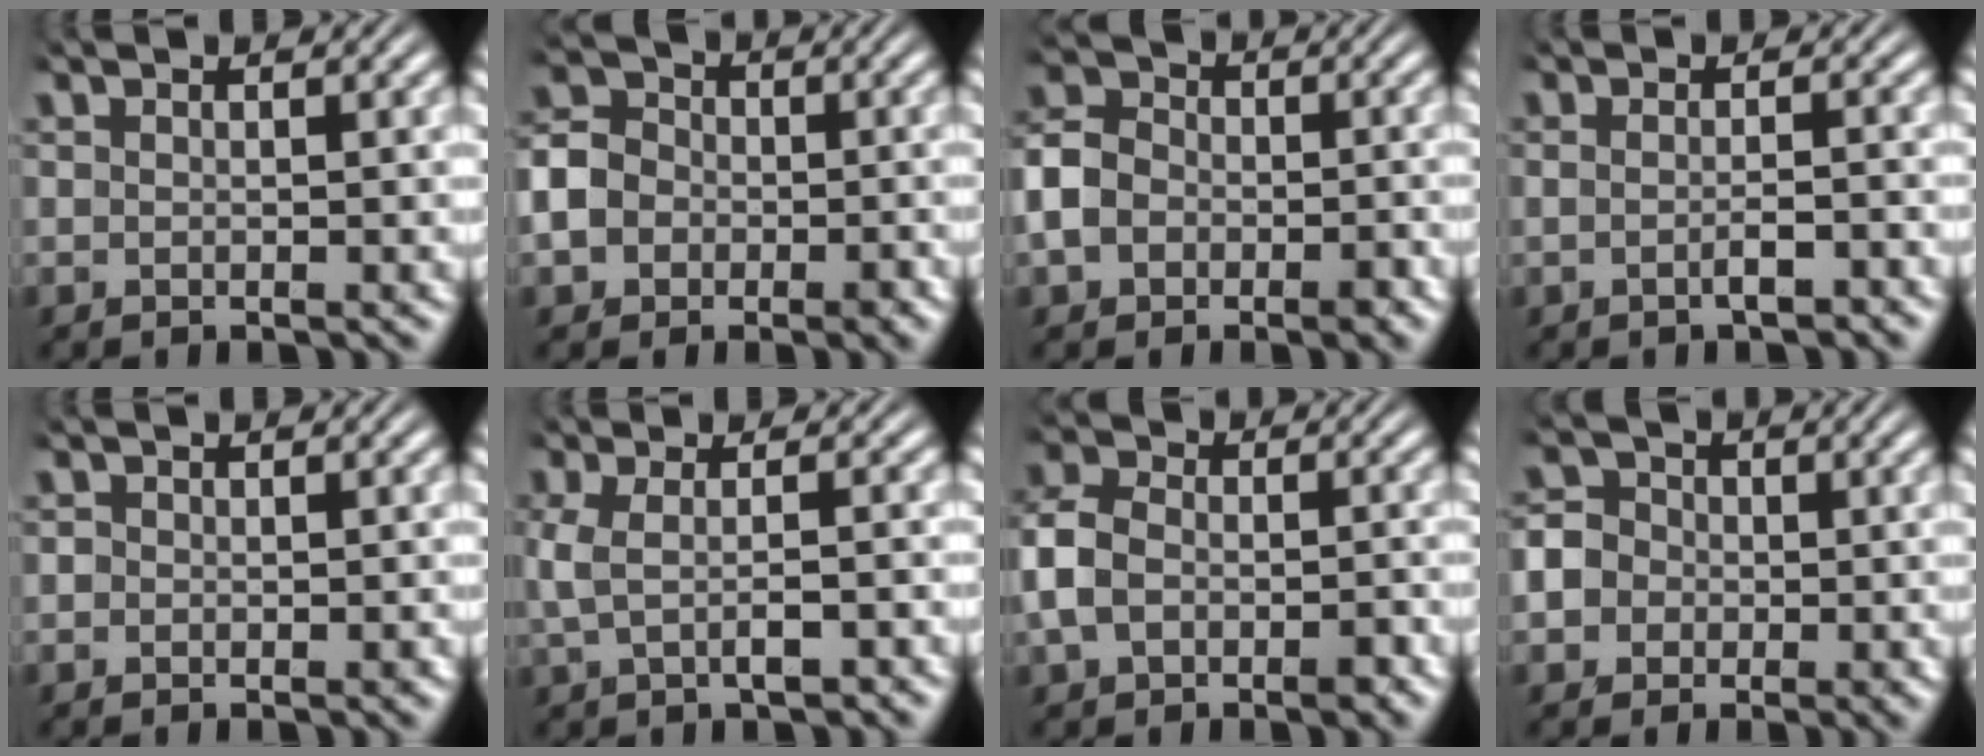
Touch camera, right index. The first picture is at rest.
{"total": 7.1, "force": [-0.9, 6.4, 2.9], "torque": [-0.069, -0.009, -0.024]}
{"total": 6.0, "force": [-1.1, 5.2, 2.7], "torque": [-0.067, -0.007, -0.026]}
{"total": 1.5, "force": [-1.0, 0.4, 1.0], "torque": [-0.013, 0.003, -0.021]}
{"total": 0.8, "force": [-0.4, 0.7, 0.1], "torque": [0.000, -0.002, -0.008]}
{"total": 3.1, "force": [-0.6, 1.6, 2.6], "torque": [-0.064, -0.006, -0.002]}
{"total": 4.9, "force": [-0.9, 4.0, 2.6], "torque": [-0.071, -0.006, -0.018]}
{"total": 7.0, "force": [-0.8, 6.5, 2.5], "torque": [-0.062, -0.014, -0.020]}